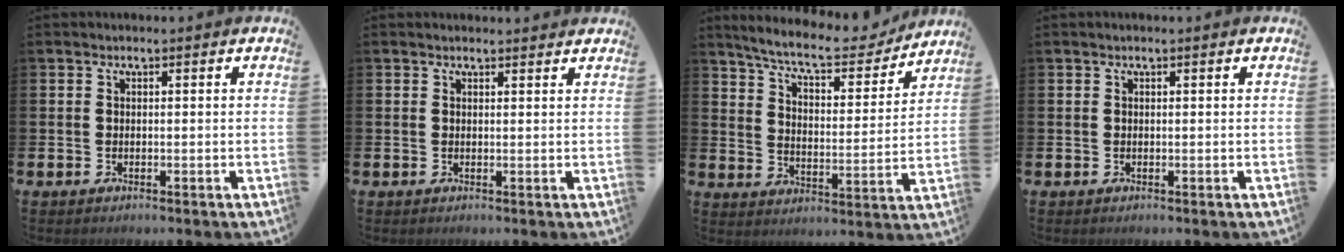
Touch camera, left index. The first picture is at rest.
{"total": 0.9, "force": [0.9, 0.2, 0.1], "torque": [0.010, -0.002, 0.014]}
{"total": 8.8, "force": [8.1, 1.5, 3.2], "torque": [-0.081, -0.055, 0.134]}
{"total": 0.0}